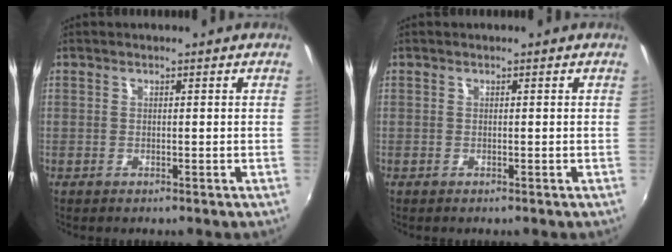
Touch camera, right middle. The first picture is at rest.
{"total": 0.0}